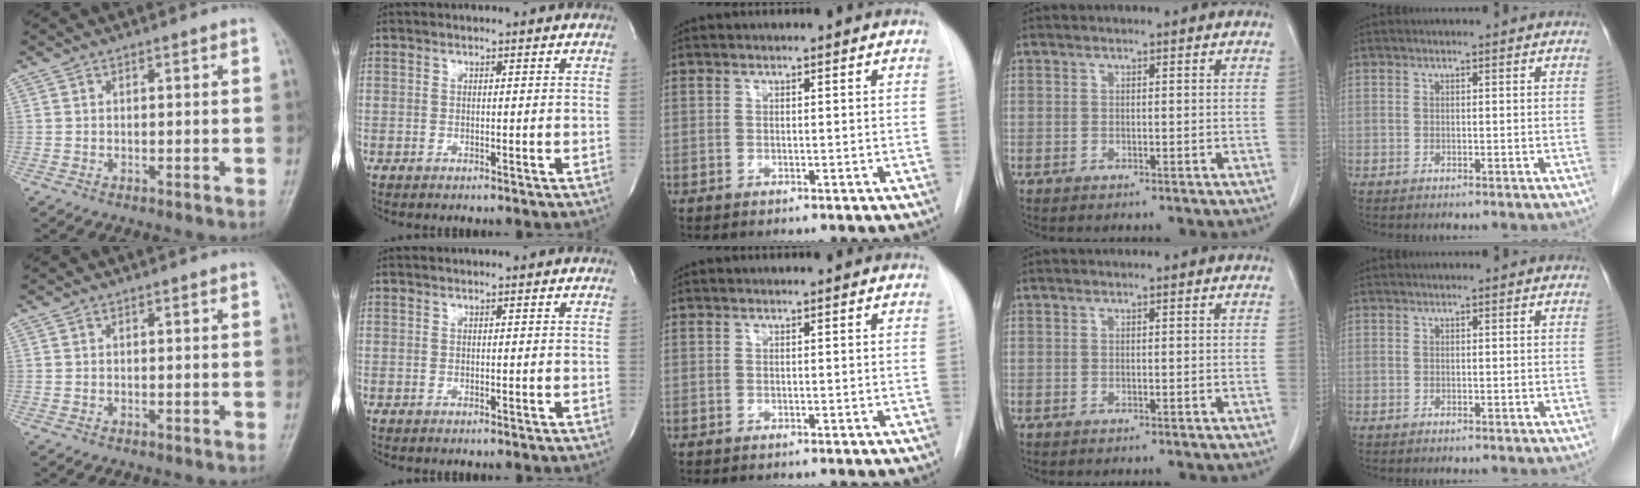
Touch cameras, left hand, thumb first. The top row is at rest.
{}